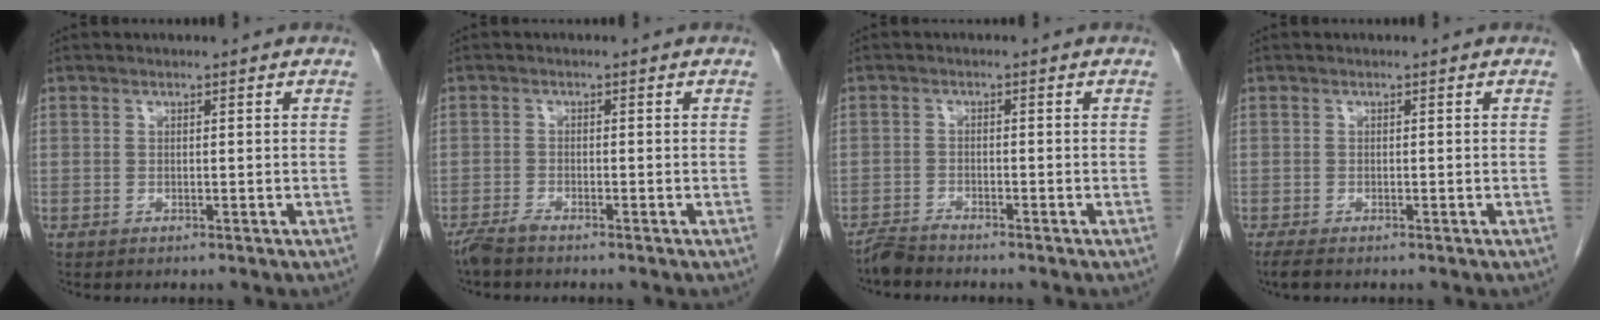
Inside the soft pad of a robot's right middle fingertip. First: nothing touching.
{"total": 2.1, "force": [-1.9, 0.1, 0.9], "torque": [-0.024, -0.005, -0.037]}
{"total": 2.3, "force": [-2.2, -0.2, 0.3], "torque": [-0.009, -0.010, -0.045]}
{"total": 1.8, "force": [-1.4, 0.3, 1.1], "torque": [-0.025, -0.008, -0.023]}